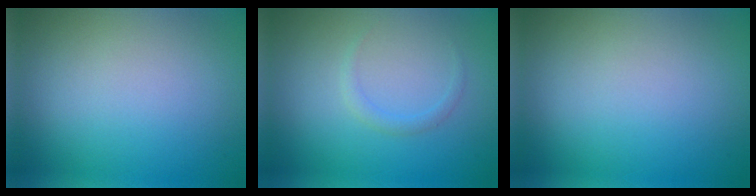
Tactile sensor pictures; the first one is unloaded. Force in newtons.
{"total": 0.9, "press": 0.9, "slide": 0.1}
{"total": 0.0}